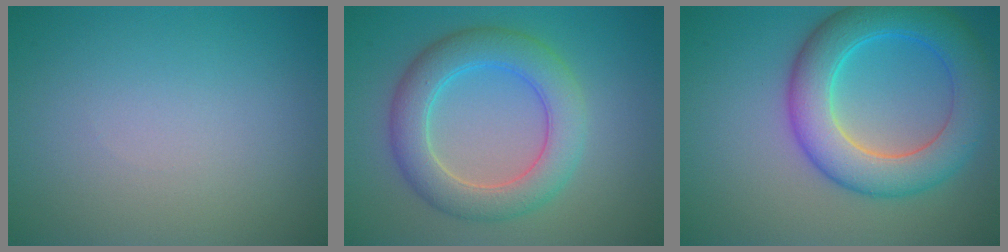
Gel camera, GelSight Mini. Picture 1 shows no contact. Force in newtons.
{"total": 5.8, "press": 5.8, "slide": 0.3}
{"total": 7.7, "press": 7.7, "slide": 0.1}